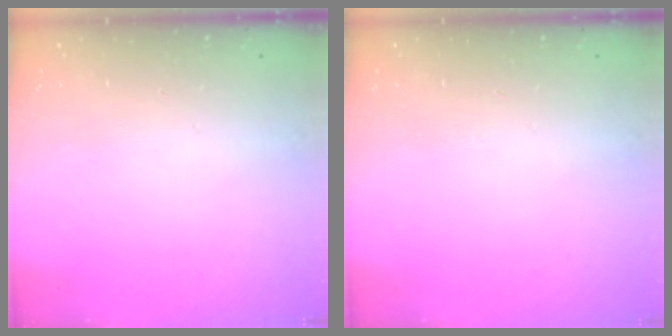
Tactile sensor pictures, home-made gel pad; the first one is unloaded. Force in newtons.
{"total": 0.0}